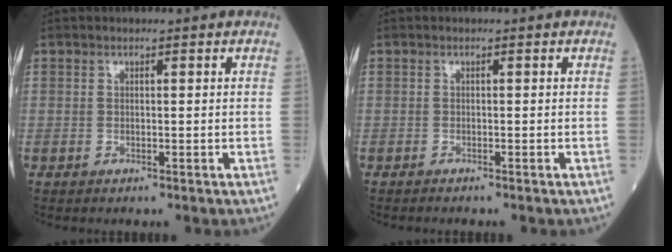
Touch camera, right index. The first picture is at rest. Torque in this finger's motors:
{"motor_torque": [-0.10, -0.08, 0.05, -0.01]}